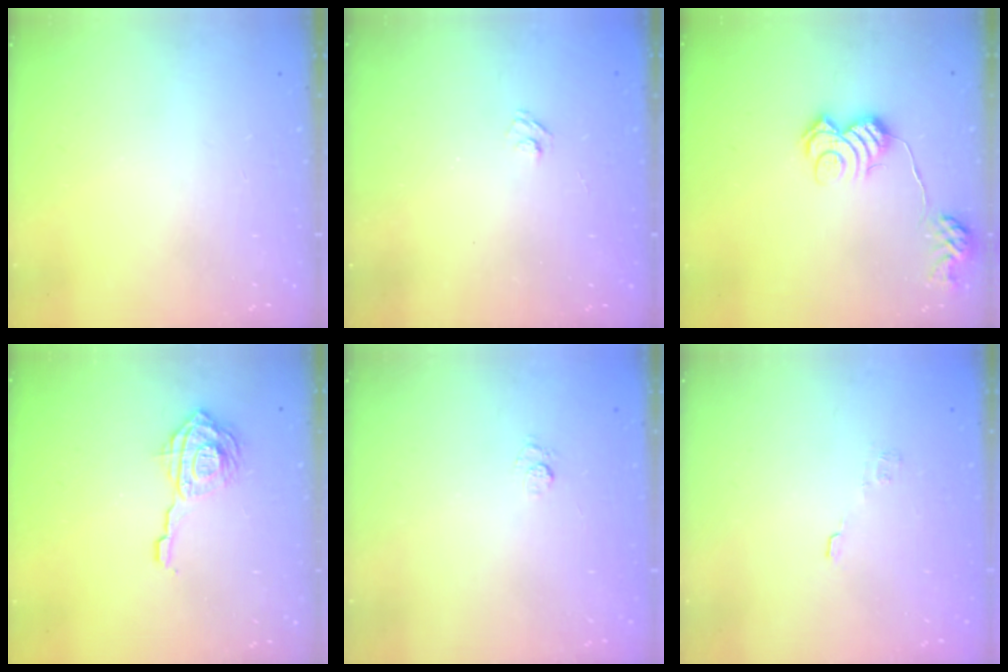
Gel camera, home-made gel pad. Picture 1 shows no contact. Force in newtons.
{"total": 2.7, "press": 2.5, "slide": 0.9}
{"total": 13.0, "press": 13.0, "slide": 0.4}
{"total": 11.2, "press": 11.1, "slide": 0.9}
{"total": 5.6, "press": 5.4, "slide": 1.4}
{"total": 6.5, "press": 6.4, "slide": 1.1}